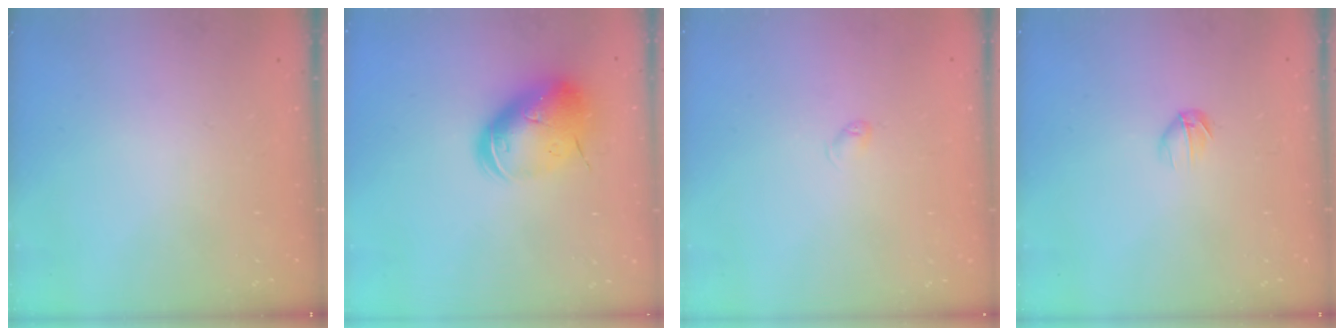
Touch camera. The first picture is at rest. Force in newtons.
{"total": 14.6, "press": 14.4, "slide": 2.3}
{"total": 2.6, "press": 2.6, "slide": 0.4}
{"total": 3.6, "press": 3.4, "slide": 1.0}